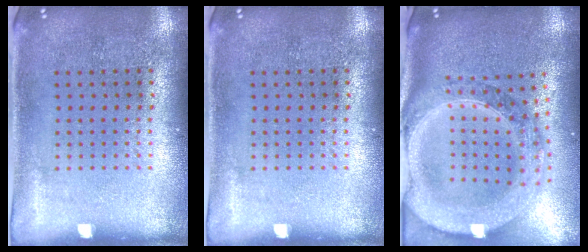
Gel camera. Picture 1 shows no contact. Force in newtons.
{"total": 0.0}
{"total": 3.4, "press": 2.8, "slide": 2.0}